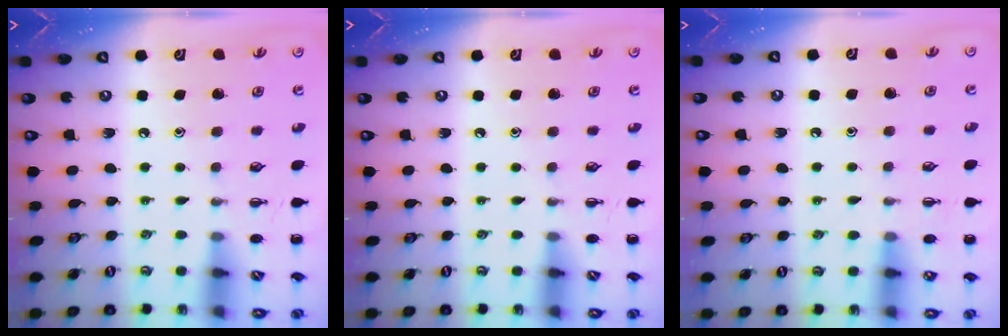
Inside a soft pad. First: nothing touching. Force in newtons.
{"total": 0.0}
{"total": 5.9, "press": 5.5, "slide": 2.0}